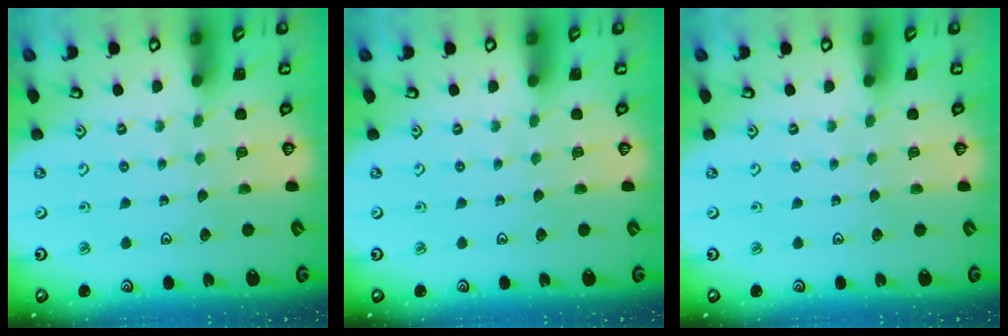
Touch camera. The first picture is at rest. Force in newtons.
{"total": 0.0}
{"total": 0.0}